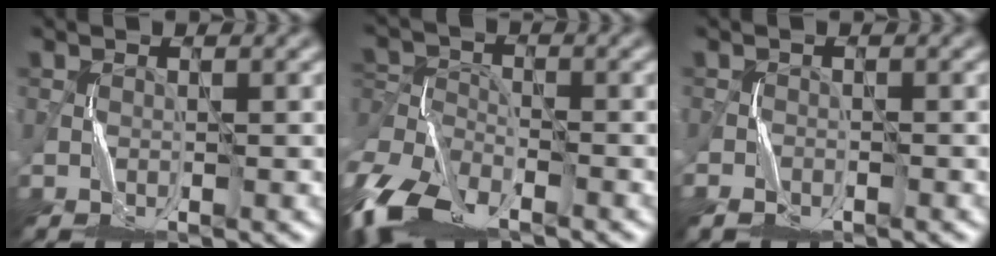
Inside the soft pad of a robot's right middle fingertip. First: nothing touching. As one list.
[{"total": 9.5, "force": [-7.1, 4.2, 4.7], "torque": [-0.098, -0.027, -0.140]}, {"total": 1.3, "force": [-1.1, 0.7, -0.1], "torque": [0.004, -0.002, -0.025]}]